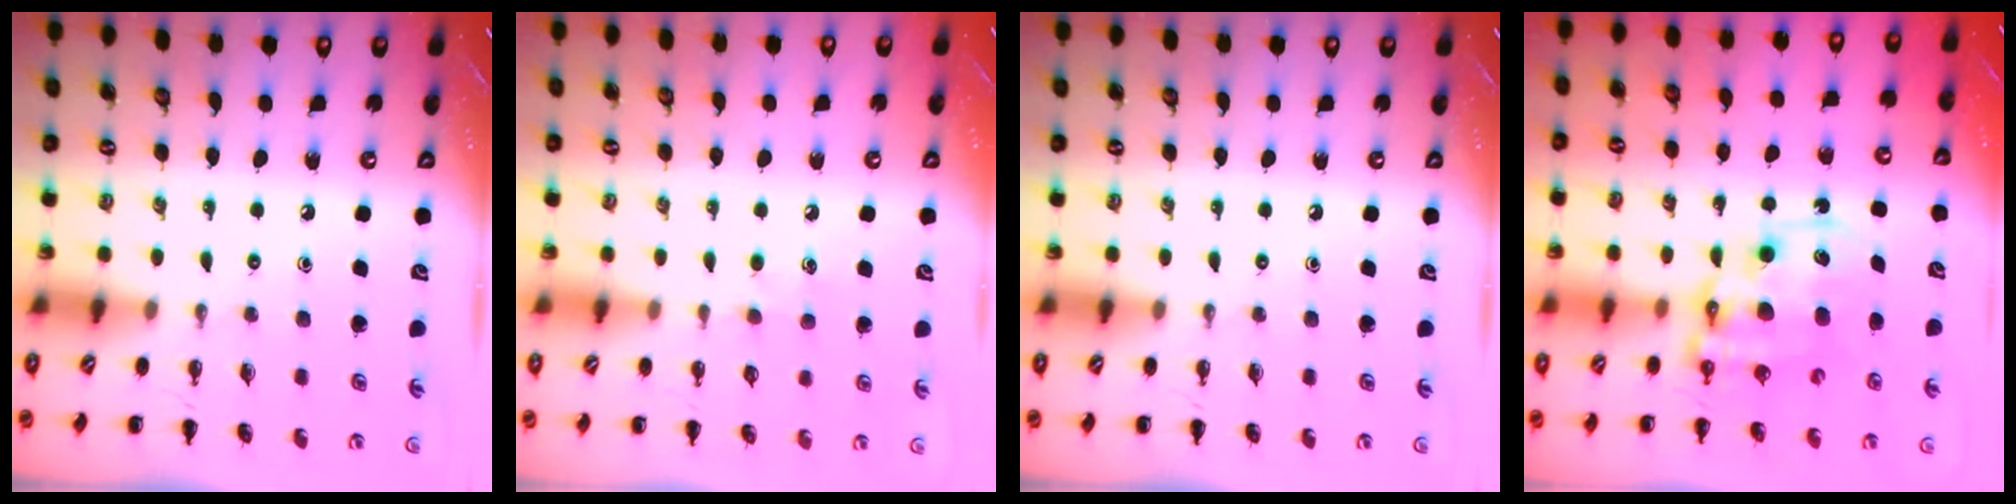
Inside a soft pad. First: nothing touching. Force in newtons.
{"total": 4.4, "press": 4.2, "slide": 1.4}
{"total": 0.0}
{"total": 11.7, "press": 11.3, "slide": 2.8}